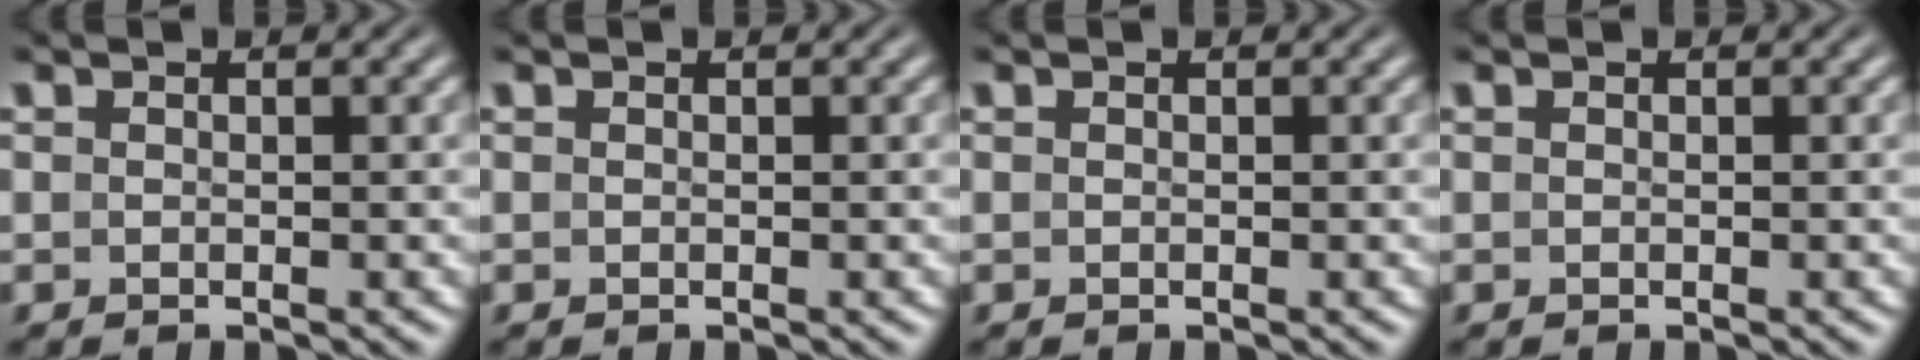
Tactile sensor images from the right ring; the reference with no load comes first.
{"total": 0.0}
{"total": 0.0}
{"total": 0.0}